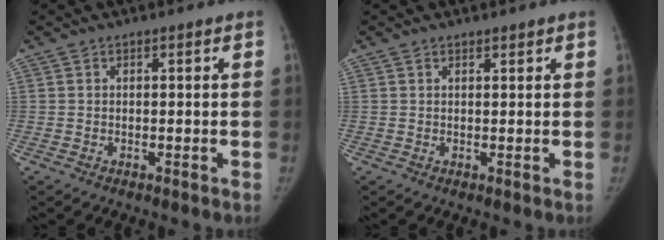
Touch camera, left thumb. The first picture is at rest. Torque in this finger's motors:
{"motor_torque": [-0.53, 0.03, -0.23, 0.16, -0.03]}